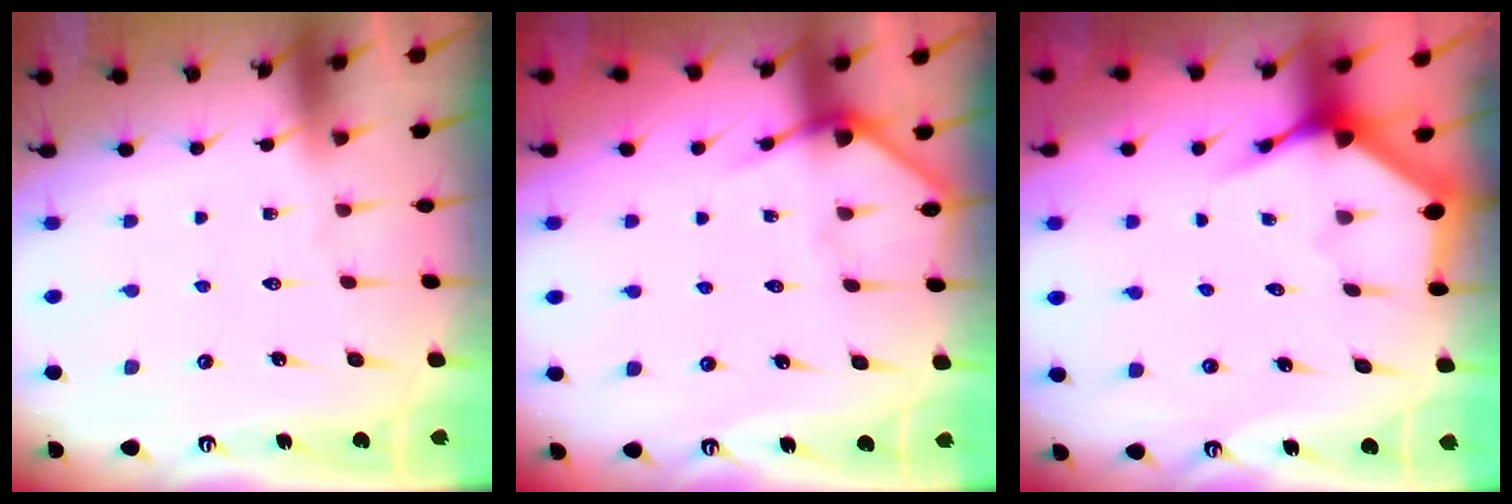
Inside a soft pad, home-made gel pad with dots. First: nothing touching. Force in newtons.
{"total": 4.9, "press": 4.8, "slide": 0.2}
{"total": 3.7, "press": 3.7, "slide": 0.4}